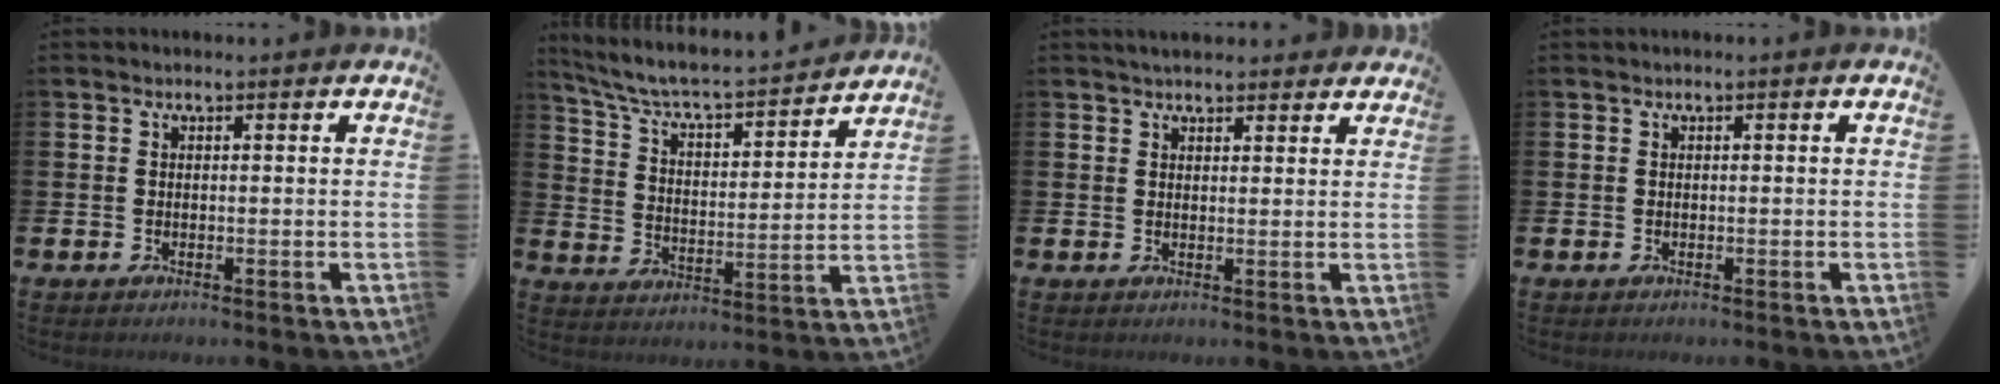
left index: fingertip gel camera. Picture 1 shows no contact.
{"total": 6.8, "force": [6.4, 0.8, 2.3], "torque": [-0.077, -0.054, 0.104]}
{"total": 3.0, "force": [2.8, 0.8, 0.3], "torque": [-0.001, -0.010, 0.050]}
{"total": 0.0}